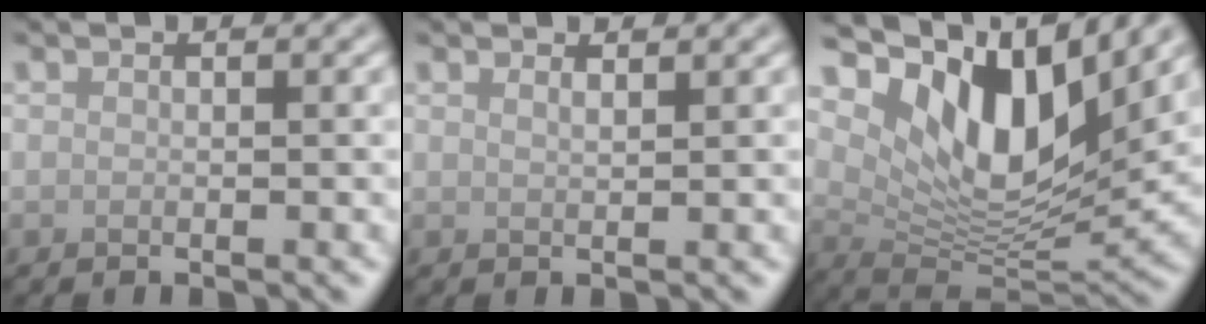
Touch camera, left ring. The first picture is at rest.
{"total": 0.9, "force": [0.8, 0.3, 0.4], "torque": [0.000, -0.002, 0.010]}
{"total": 10.7, "force": [5.8, 4.7, 7.7], "torque": [-0.129, -0.009, 0.108]}